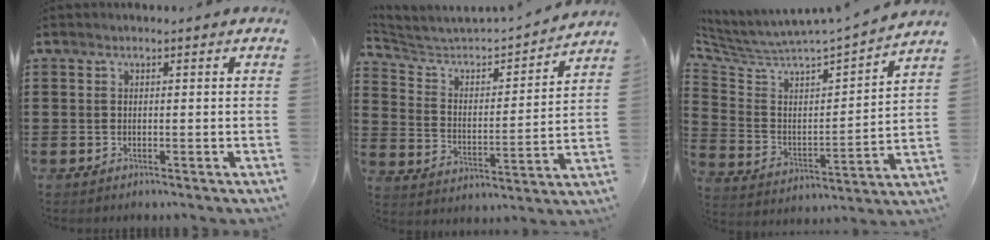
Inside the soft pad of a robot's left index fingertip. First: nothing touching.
{"total": 4.3, "force": [4.0, 1.3, 1.1], "torque": [-0.052, -0.037, 0.057]}
{"total": 3.7, "force": [3.5, 0.5, 1.1], "torque": [-0.048, -0.049, 0.050]}